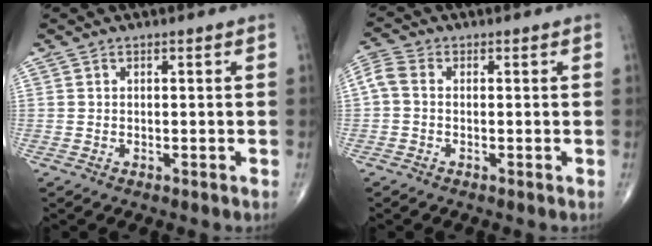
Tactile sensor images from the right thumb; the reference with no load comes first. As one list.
[{"total": 3.9, "force": [-0.1, 2.6, 2.9], "torque": [-0.072, 0.013, -0.013]}]